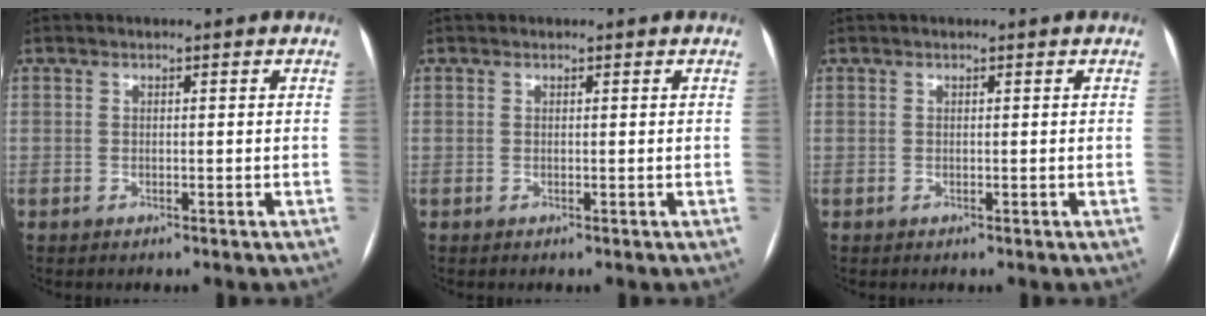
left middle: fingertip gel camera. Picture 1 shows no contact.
{"total": 0.0}
{"total": 0.7, "force": [0.6, 0.2, 0.3], "torque": [-0.009, 0.019, 0.012]}